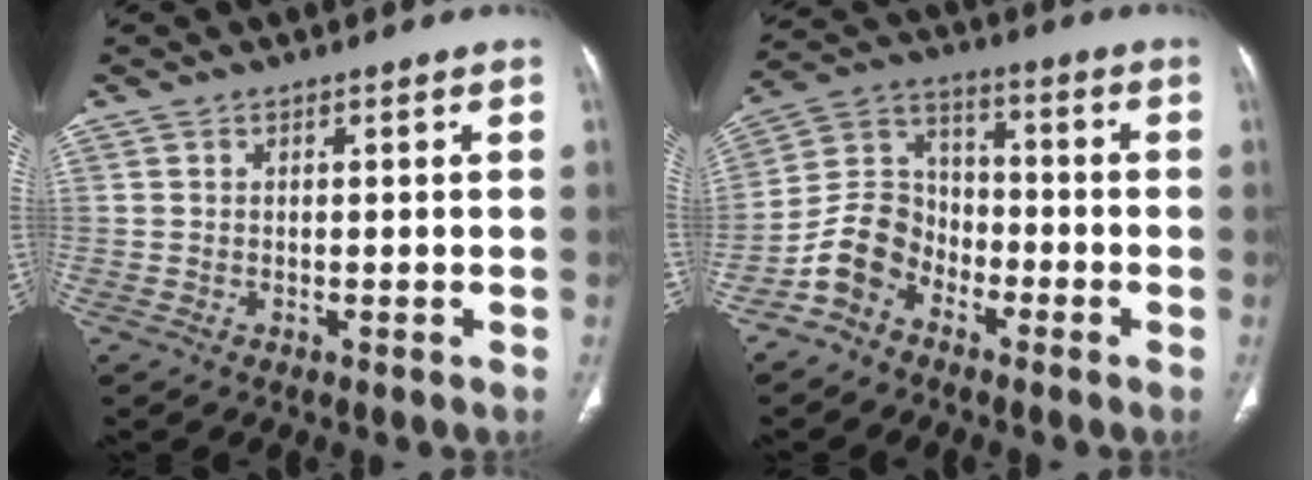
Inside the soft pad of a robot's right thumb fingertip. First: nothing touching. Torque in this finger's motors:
{"motor_torque": [0.01, 0.14, 0.48, -0.29, 0.06]}